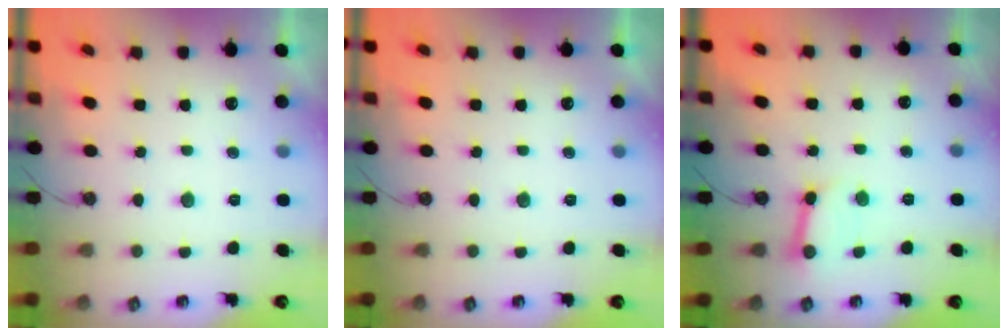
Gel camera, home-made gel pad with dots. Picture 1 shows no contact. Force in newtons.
{"total": 0.0}
{"total": 8.4, "press": 8.4, "slide": 1.0}